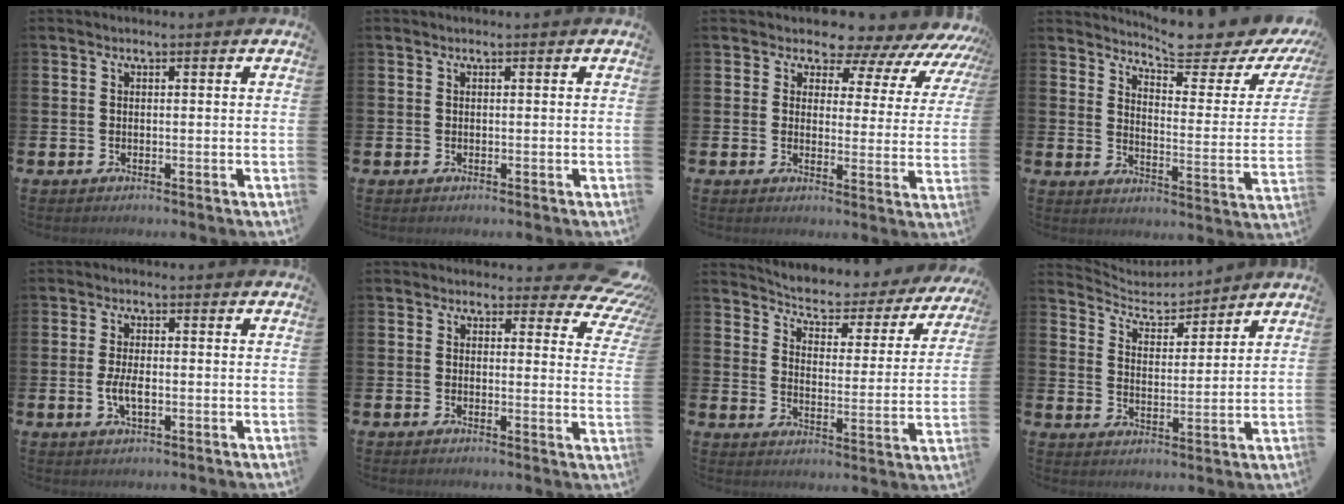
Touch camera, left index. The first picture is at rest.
{"total": 0.0}
{"total": 6.2, "force": [5.6, 2.5, 1.2], "torque": [-0.030, -0.057, 0.089]}
{"total": 6.8, "force": [6.4, 0.8, 2.3], "torque": [-0.056, -0.054, 0.105]}
{"total": 3.1, "force": [-0.6, 1.4, 2.7], "torque": [-0.057, -0.001, -0.013]}
{"total": 3.5, "force": [2.3, 2.2, 1.5], "torque": [-0.016, -0.023, 0.031]}
{"total": 4.5, "force": [4.2, 1.3, 0.7], "torque": [-0.045, -0.038, 0.065]}
{"total": 4.7, "force": [4.5, 1.1, 0.3], "torque": [-0.033, -0.029, 0.079]}